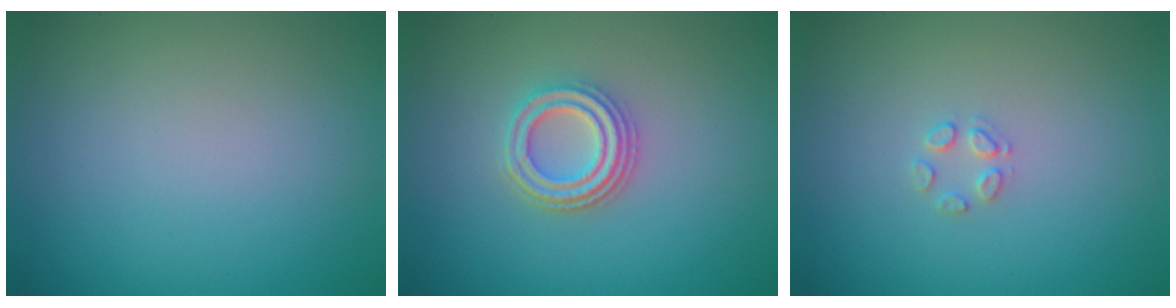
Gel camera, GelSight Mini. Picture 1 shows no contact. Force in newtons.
{"total": 3.6, "press": 3.0, "slide": 2.0}
{"total": 1.2, "press": 1.2, "slide": 0.1}